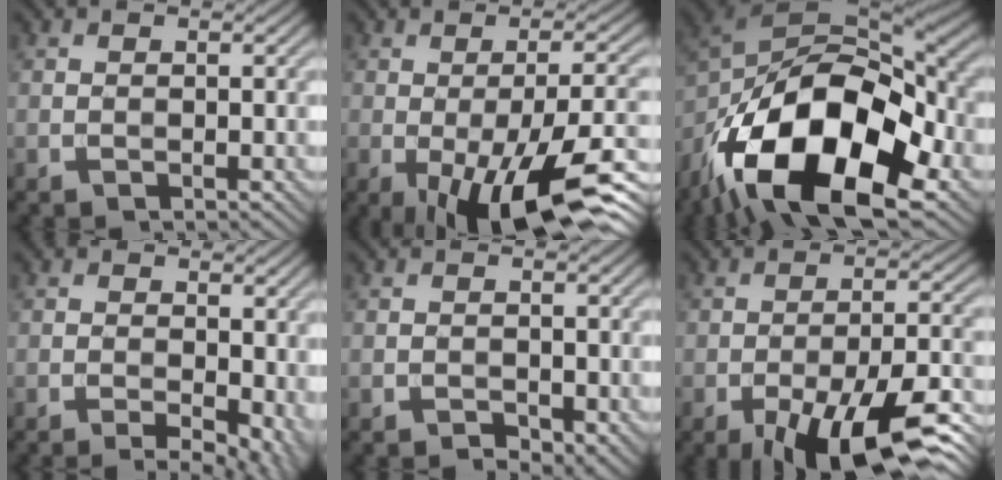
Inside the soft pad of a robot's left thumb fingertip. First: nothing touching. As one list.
[{"total": 15.2, "force": [-5.6, 4.9, 13.3], "torque": [-0.180, -0.008, -0.074]}, {"total": 20.4, "force": [-9.8, 10.3, 14.6], "torque": [-0.298, -0.036, -0.163]}, {"total": 6.2, "force": [-1.6, 2.7, 5.3], "torque": [-0.069, -0.005, -0.014]}, {"total": 1.6, "force": [-0.9, 0.8, 1.0], "torque": [-0.015, -0.004, -0.012]}, {"total": 13.9, "force": [-7.9, 4.4, 10.6], "torque": [-0.172, -0.003, -0.125]}]